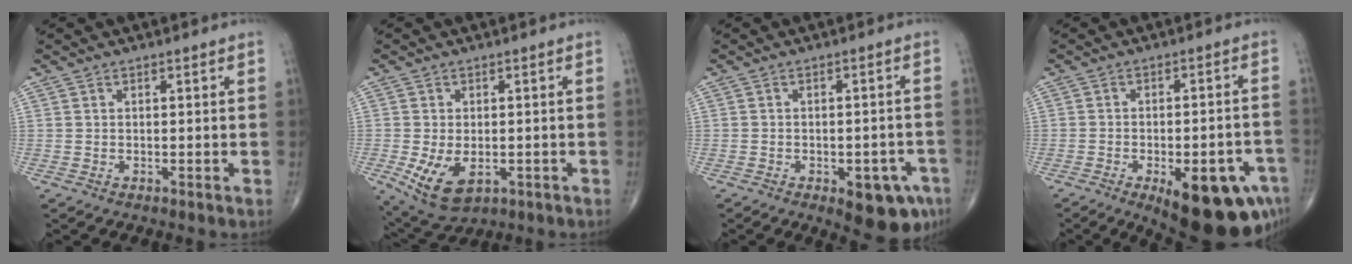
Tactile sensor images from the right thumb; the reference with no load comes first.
{"total": 9.0, "force": [-2.5, 5.4, 6.8], "torque": [-0.119, -0.007, -0.029]}
{"total": 9.5, "force": [-4.7, 4.1, 7.1], "torque": [-0.064, 0.019, -0.052]}
{"total": 18.0, "force": [-8.6, 6.9, 14.2], "torque": [-0.130, 0.024, -0.101]}